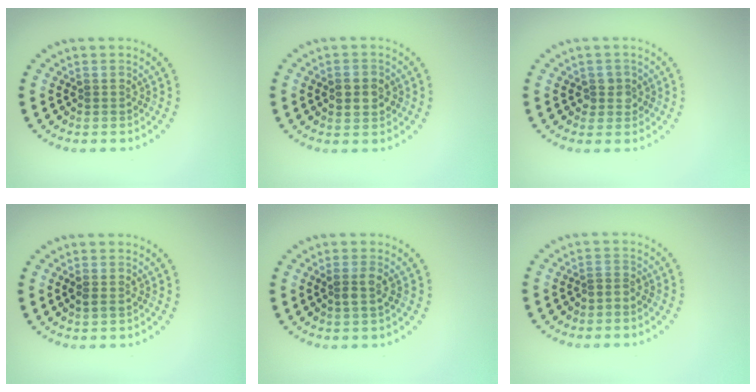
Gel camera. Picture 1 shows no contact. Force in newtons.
{"total": 2.8, "press": 2.8, "slide": 0.2}
{"total": 1.5, "press": 1.3, "slide": 0.9}
{"total": 0.8, "press": 0.8, "slide": 0.2}
{"total": 1.5, "press": 1.3, "slide": 0.7}
{"total": 0.6, "press": 0.4, "slide": 0.5}